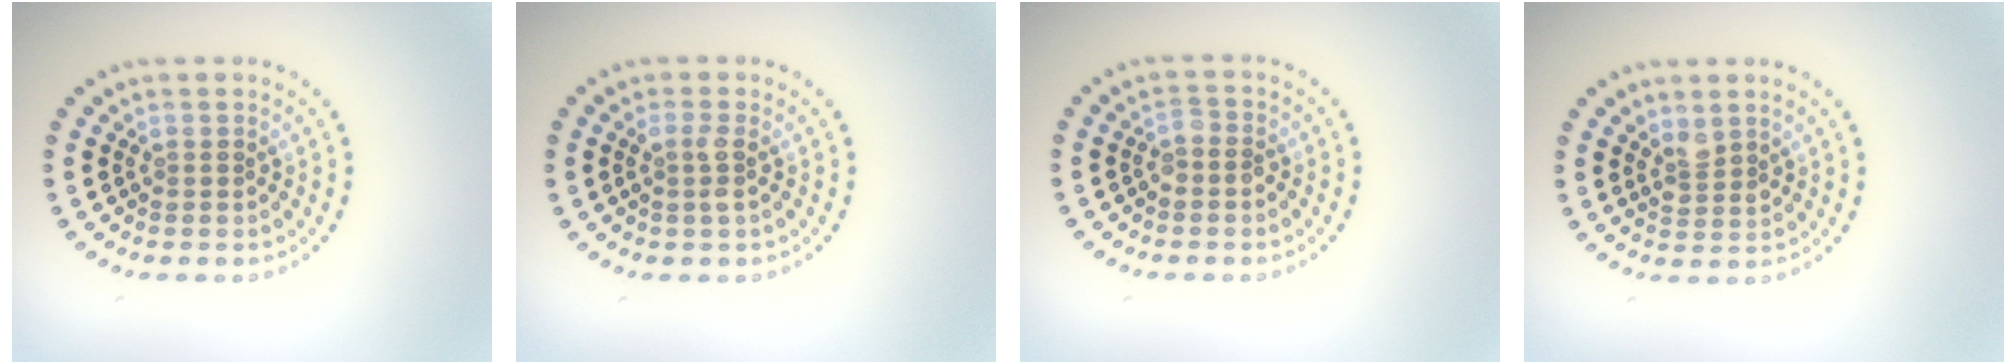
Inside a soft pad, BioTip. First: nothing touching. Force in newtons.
{"total": 1.5, "press": 1.2, "slide": 0.8}
{"total": 1.3, "press": 1.2, "slide": 0.6}
{"total": 1.7, "press": 1.4, "slide": 0.9}